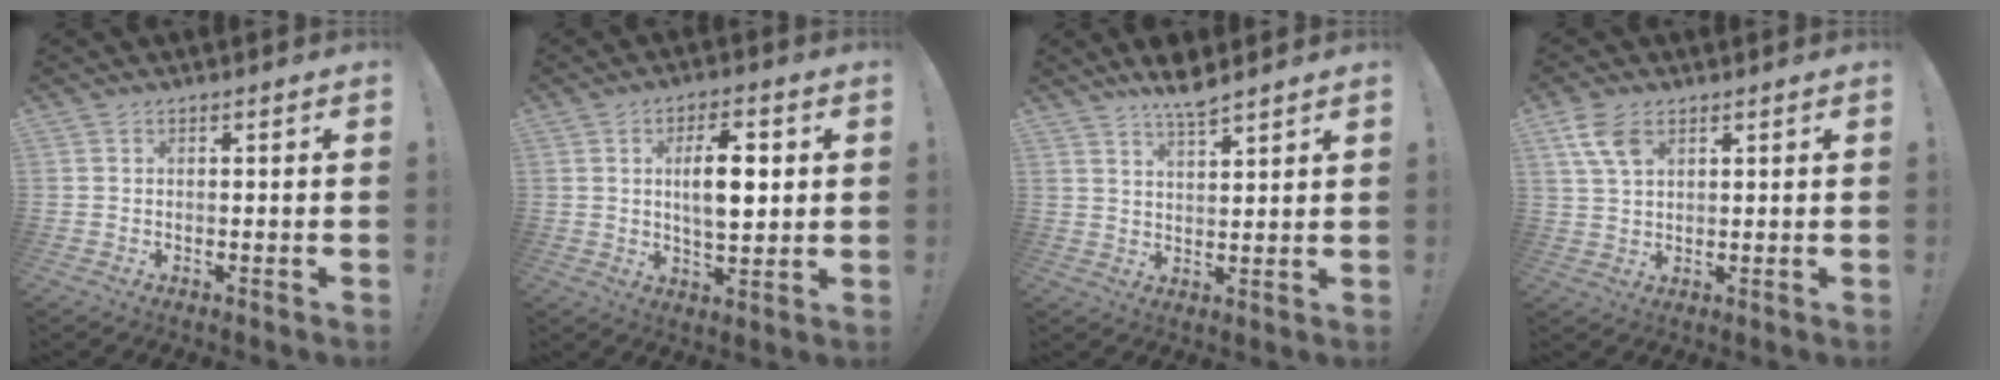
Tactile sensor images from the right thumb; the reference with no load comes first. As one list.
[{"total": 10.6, "force": [1.9, 4.6, 9.4], "torque": [-0.142, -0.001, 0.028]}, {"total": 6.1, "force": [5.3, 0.7, 3.0], "torque": [-0.047, -0.037, 0.091]}, {"total": 7.3, "force": [3.7, 4.2, 4.7], "torque": [-0.097, -0.007, 0.072]}]